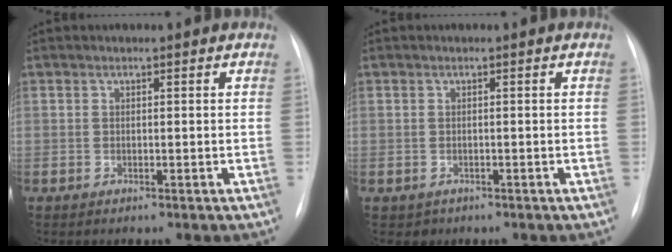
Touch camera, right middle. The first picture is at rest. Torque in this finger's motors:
{"motor_torque": [-0.57, -0.18, -0.04, -0.01]}